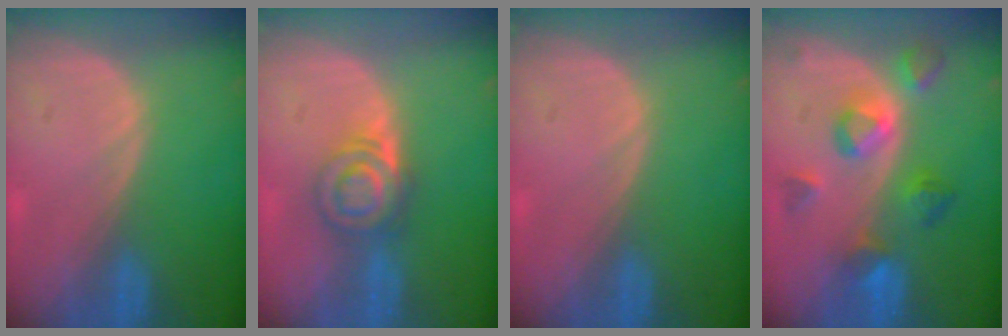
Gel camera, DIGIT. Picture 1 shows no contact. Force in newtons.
{"total": 6.2, "press": 5.5, "slide": 2.8}
{"total": 0.0}
{"total": 7.5, "press": 7.1, "slide": 2.6}